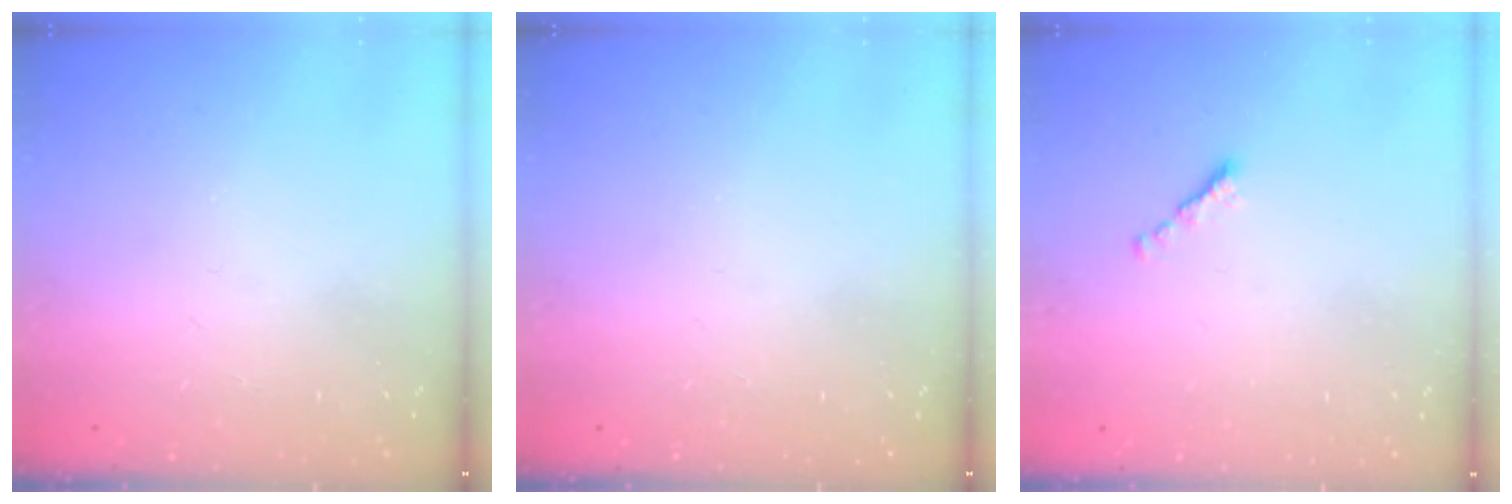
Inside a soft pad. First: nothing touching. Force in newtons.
{"total": 0.0}
{"total": 0.0}